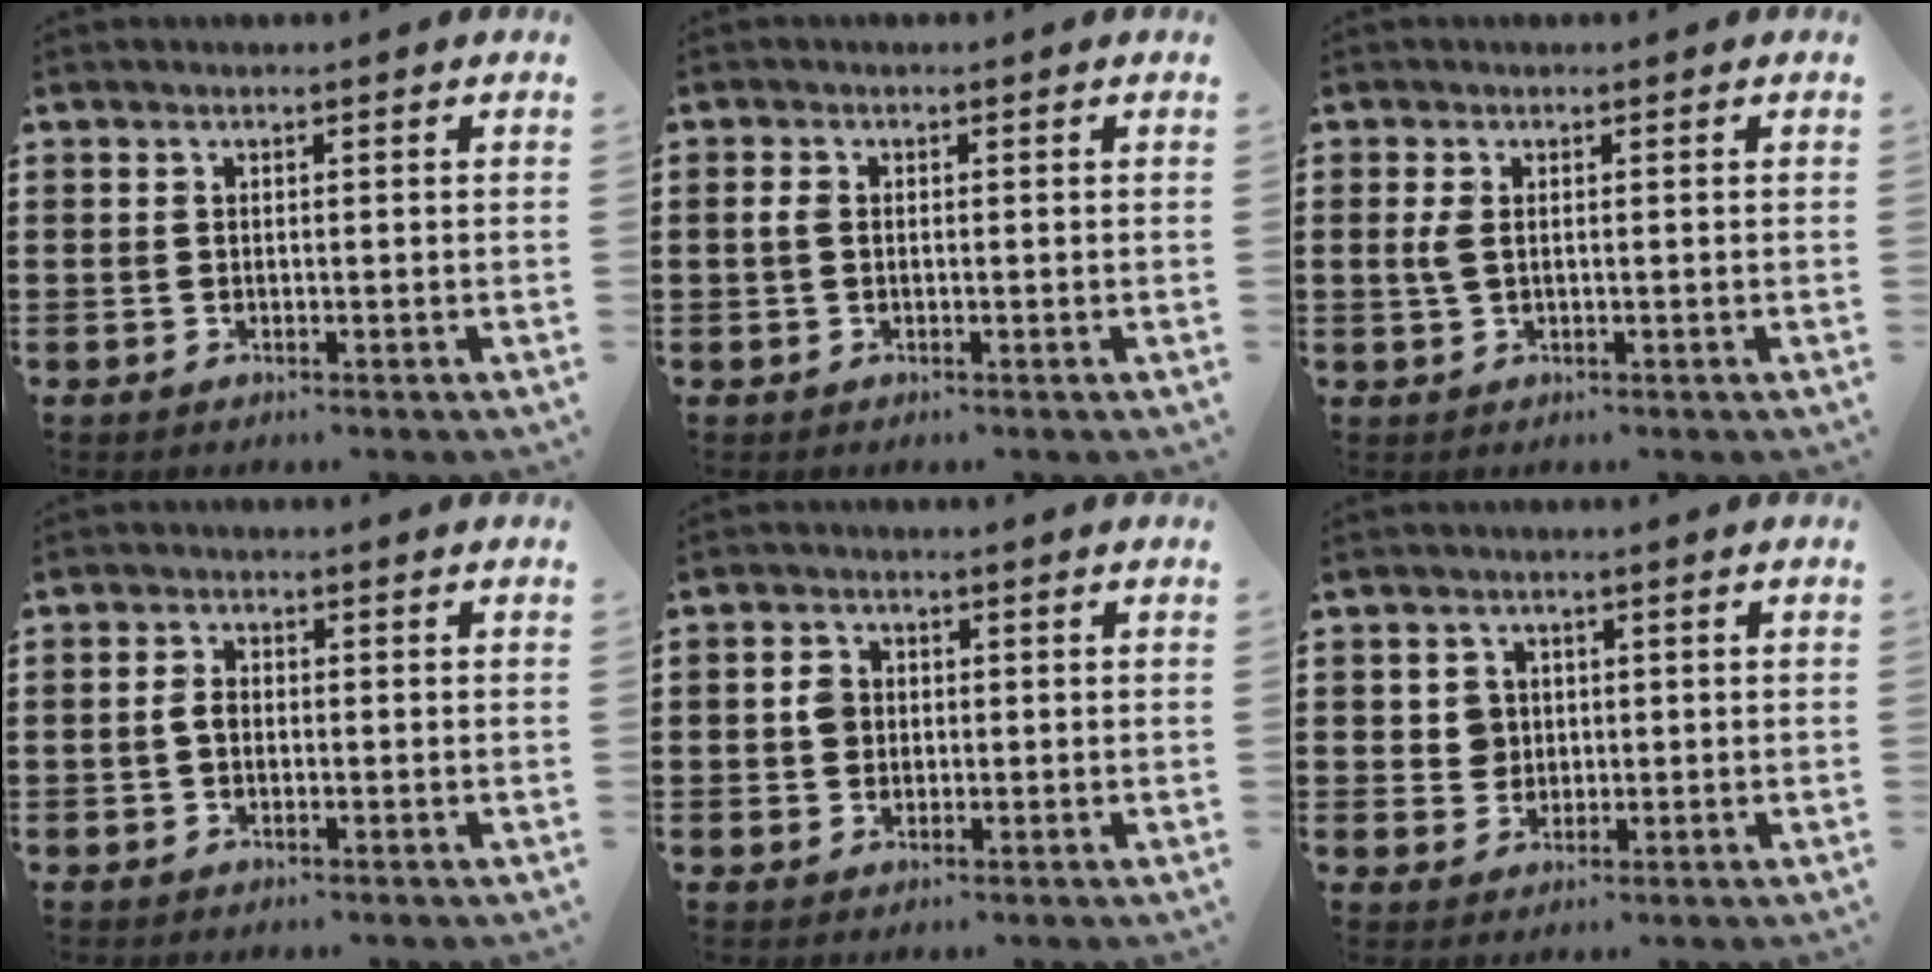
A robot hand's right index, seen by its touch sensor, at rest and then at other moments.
{"total": 1.3, "force": [0.0, 0.9, 1.0], "torque": [-0.029, 0.001, -0.003]}
{"total": 2.1, "force": [0.3, 0.9, 1.9], "torque": [-0.047, 0.002, 0.001]}
{"total": 2.0, "force": [-0.3, 1.2, 1.6], "torque": [-0.039, 0.001, -0.008]}
{"total": 2.6, "force": [0.1, 2.2, 1.3], "torque": [-0.031, 0.009, 0.001]}
{"total": 3.0, "force": [0.3, 2.8, 0.9], "torque": [-0.030, 0.008, 0.005]}